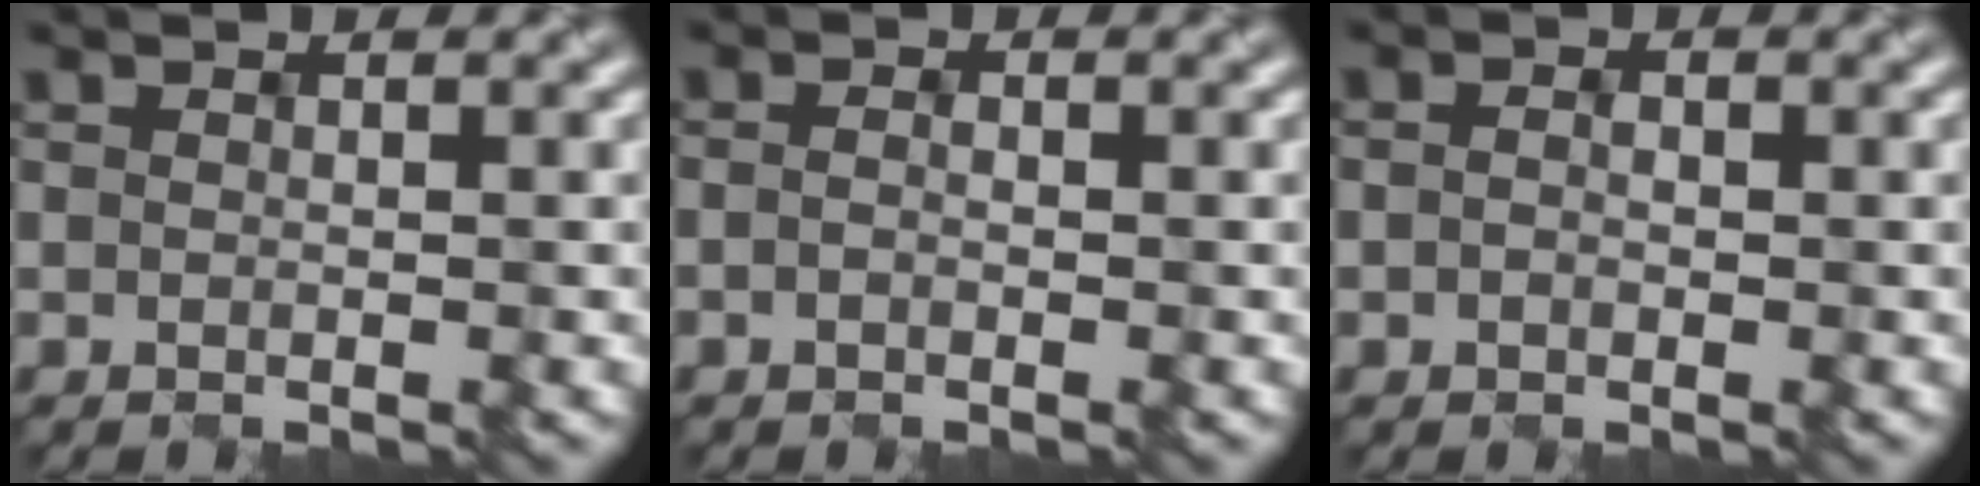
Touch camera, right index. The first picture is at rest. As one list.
[{"total": 1.2, "force": [-0.3, 0.8, 0.8], "torque": [-0.006, -0.004, -0.009]}, {"total": 2.1, "force": [0.1, 1.7, 1.3], "torque": [-0.014, 0.008, -0.009]}]